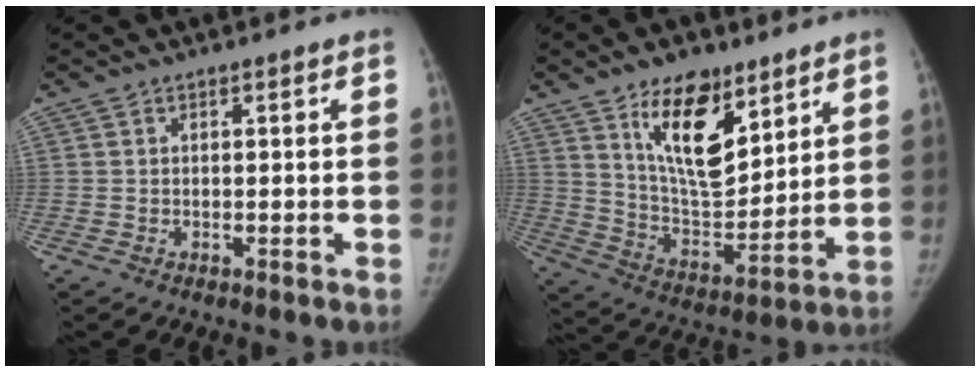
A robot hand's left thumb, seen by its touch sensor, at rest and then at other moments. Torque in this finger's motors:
{"motor_torque": [0.16, -0.06, 1.90, -0.87, 0.46]}